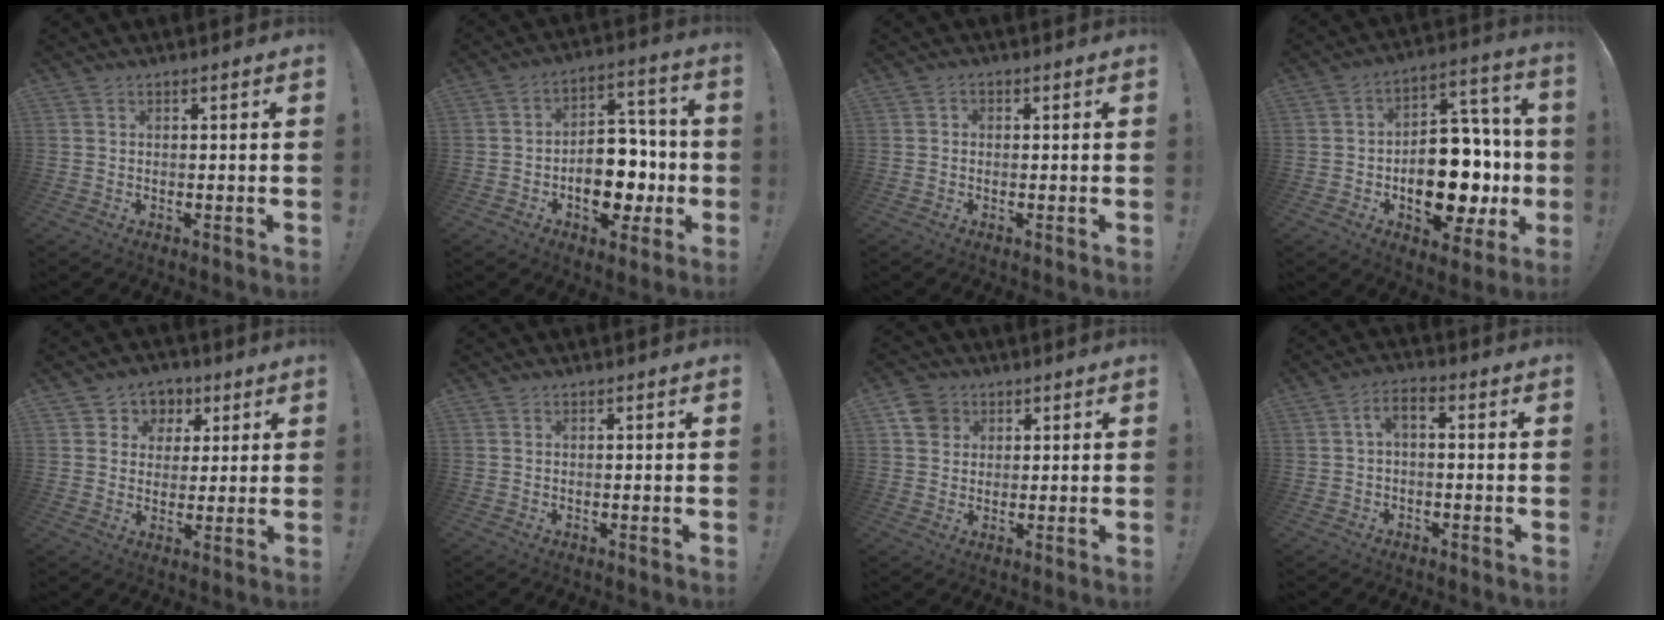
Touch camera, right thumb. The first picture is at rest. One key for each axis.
{"total": 15.1, "fx": -4.6, "fy": 10.3, "fz": 10.1, "tx": -0.132, "ty": 0.034, "tz": -0.067}
{"total": 1.2, "fx": -0.5, "fy": 0.9, "fz": 0.6, "tx": -0.011, "ty": 0.005, "tz": -0.008}
{"total": 20.9, "fx": -5.3, "fy": 12.6, "fz": 15.8, "tx": -0.212, "ty": 0.039, "tz": -0.068}
{"total": 6.4, "fx": 1.6, "fy": 6.1, "fz": 1.0, "tx": -0.010, "ty": -0.010, "tz": 0.034}
{"total": 0.0}
{"total": 6.0, "fx": 2.6, "fy": 5.1, "fz": 1.6, "tx": -0.028, "ty": -0.006, "tz": 0.053}
{"total": 4.0, "fx": -0.3, "fy": 1.7, "fz": 3.6, "tx": -0.074, "ty": 0.002, "tz": -0.008}